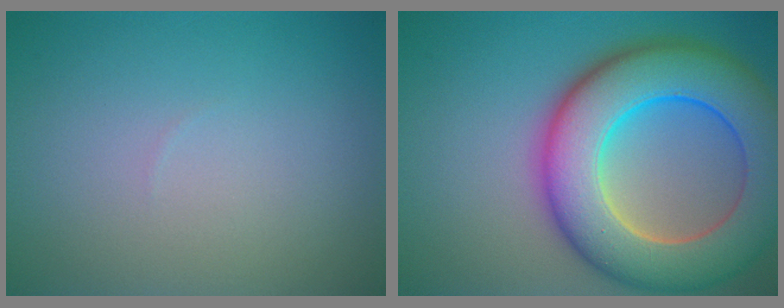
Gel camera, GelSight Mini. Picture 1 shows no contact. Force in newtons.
{"total": 12.4, "press": 12.4, "slide": 0.6}